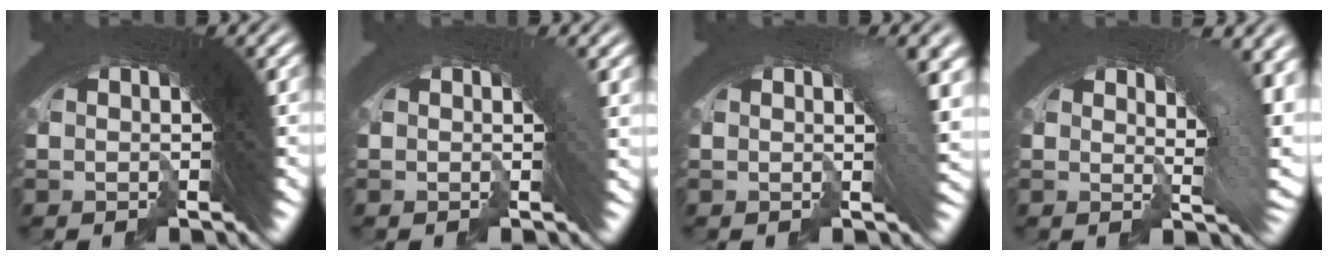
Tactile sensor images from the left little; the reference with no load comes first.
{"total": 1.4, "force": [0.2, 0.4, 1.3], "torque": [-0.008, 0.006, -0.001]}
{"total": 4.0, "force": [0.2, 1.2, 3.8], "torque": [-0.029, 0.015, -0.006]}
{"total": 5.9, "force": [0.6, 2.4, 5.4], "torque": [-0.053, 0.003, 0.006]}